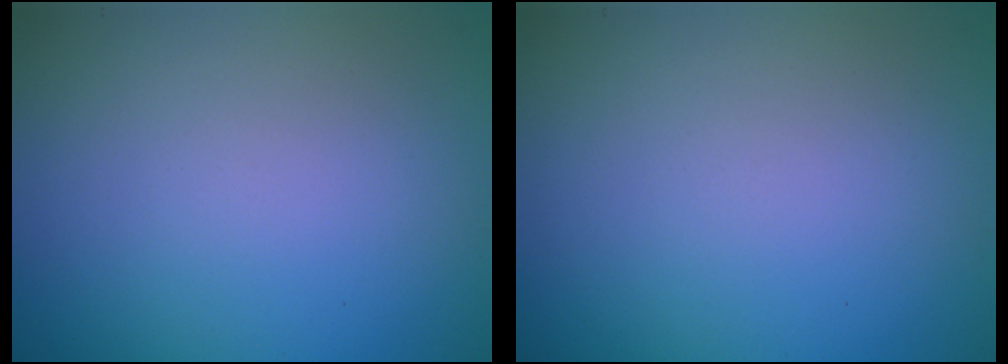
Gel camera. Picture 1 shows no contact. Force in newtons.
{"total": 0.0}